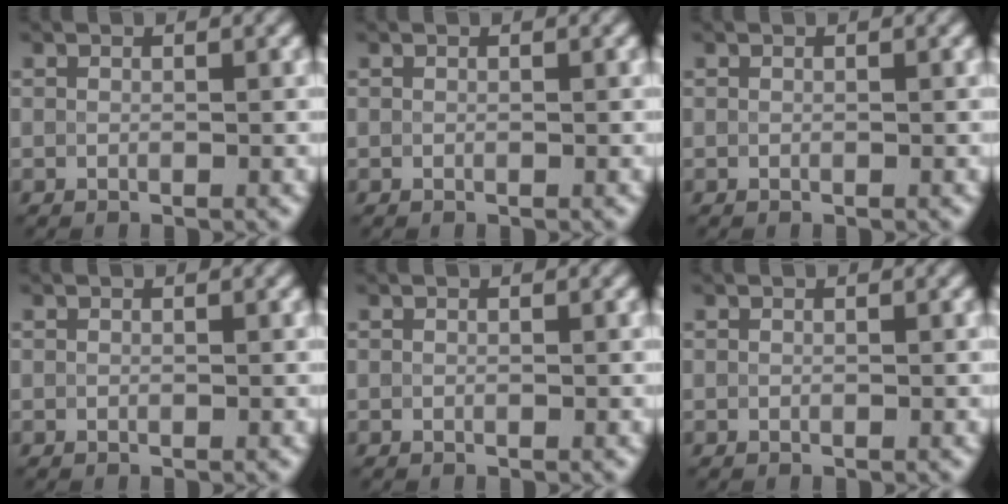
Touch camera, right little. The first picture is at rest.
{"total": 0.0}
{"total": 0.0}
{"total": 0.0}
{"total": 0.0}
{"total": 0.0}